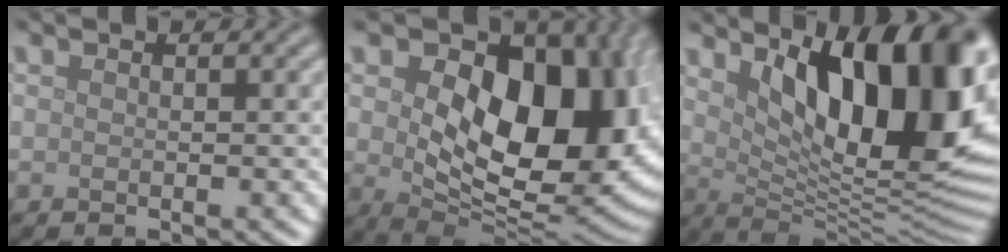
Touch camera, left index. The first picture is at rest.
{"total": 17.2, "force": [3.7, 10.6, 13.0], "torque": [-0.158, -0.005, 0.068]}
{"total": 15.5, "force": [5.3, 6.2, 13.1], "torque": [-0.150, 0.001, 0.078]}